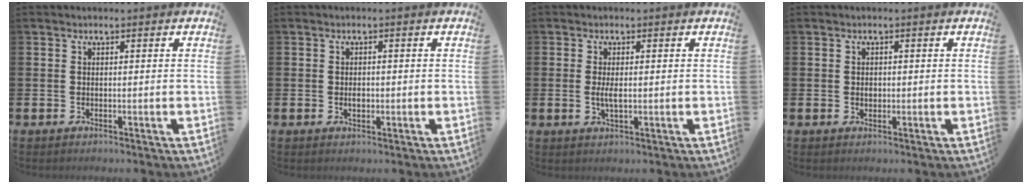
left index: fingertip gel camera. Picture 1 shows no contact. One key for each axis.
{"total": 1.3, "fx": -0.1, "fy": 0.9, "fz": 1.0, "tx": -0.004, "ty": -0.001, "tz": -0.007}
{"total": 2.3, "fx": 0.0, "fy": 0.8, "fz": 2.1, "tx": -0.035, "ty": -0.002, "tz": -0.002}
{"total": 0.9, "fx": 0.1, "fy": 0.7, "fz": 0.5, "tx": 0.003, "ty": 0.000, "tz": -0.003}